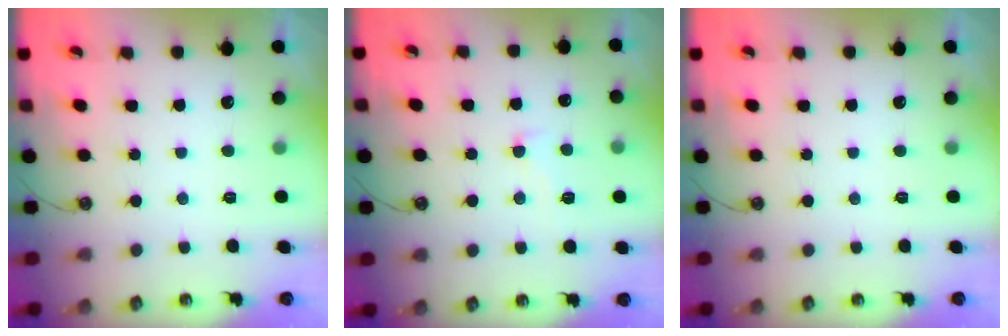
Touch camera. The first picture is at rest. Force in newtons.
{"total": 2.1, "press": 2.0, "slide": 0.8}
{"total": 0.0}